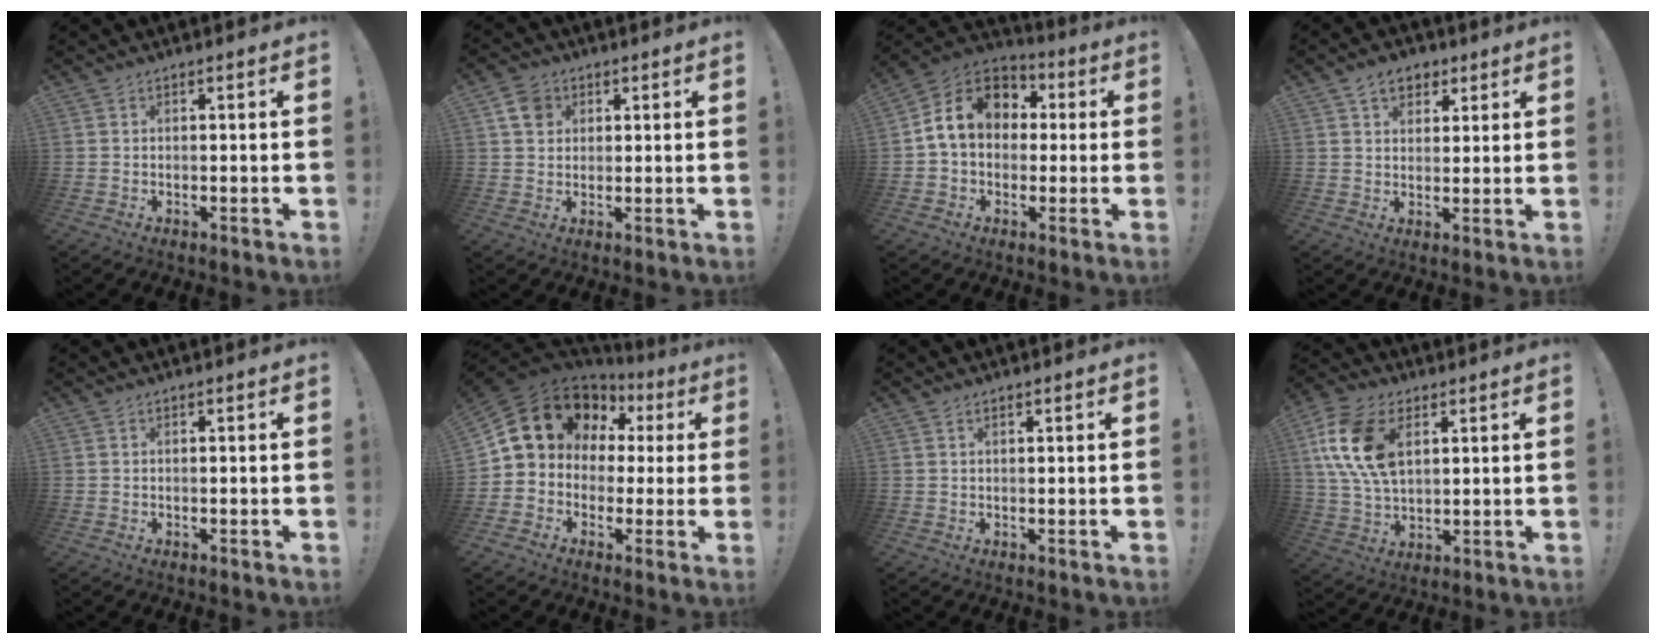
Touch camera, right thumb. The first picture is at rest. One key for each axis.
{"total": 6.6, "fx": 3.0, "fy": 5.2, "fz": 2.8, "tx": -0.042, "ty": -0.002, "tz": 0.058}
{"total": 13.5, "fx": 2.7, "fy": 10.6, "fz": 7.9, "tx": -0.116, "ty": 0.009, "tz": 0.057}
{"total": 7.5, "fx": 4.0, "fy": 5.5, "fz": 3.2, "tx": -0.041, "ty": -0.010, "tz": 0.075}
{"total": 0.0}
{"total": 14.4, "fx": 5.6, "fy": 11.5, "fz": 6.6, "tx": -0.105, "ty": -0.026, "tz": 0.123}
{"total": 1.0, "fx": 0.7, "fy": 0.3, "fz": 0.7, "tx": -0.016, "ty": 0.002, "tz": 0.012}
{"total": 17.5, "fx": 5.9, "fy": 11.3, "fz": 11.9, "tx": -0.238, "ty": -0.013, "tz": 0.110}